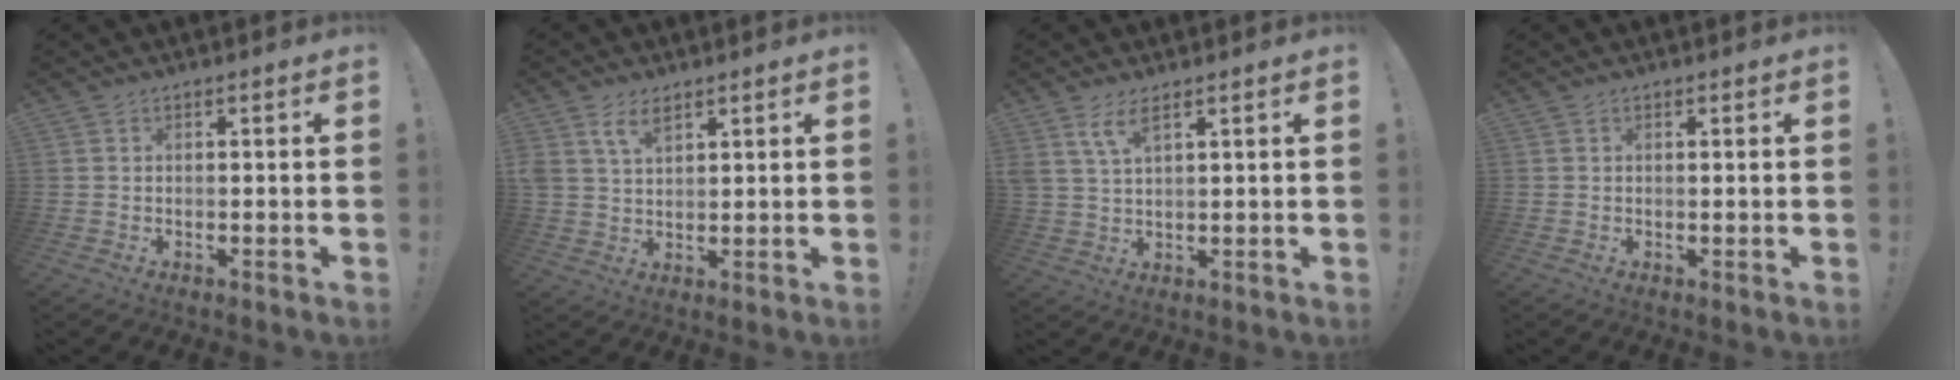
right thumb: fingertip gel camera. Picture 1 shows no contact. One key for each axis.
{"total": 6.2, "fx": 3.8, "fy": 3.3, "fz": 3.6, "tx": -0.068, "ty": -0.009, "tz": 0.073}
{"total": 5.5, "fx": 3.4, "fy": 1.4, "fz": 4.0, "tx": -0.080, "ty": -0.007, "tz": 0.063}
{"total": 0.5, "fx": 0.3, "fy": -0.1, "fz": 0.4, "tx": 0.006, "ty": -0.005, "tz": 0.003}